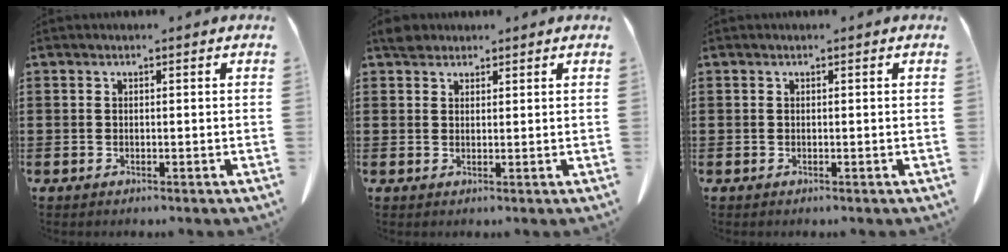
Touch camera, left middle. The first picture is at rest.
{"total": 2.4, "force": [2.1, 1.1, 0.7], "torque": [-0.012, -0.001, 0.040]}
{"total": 0.0}